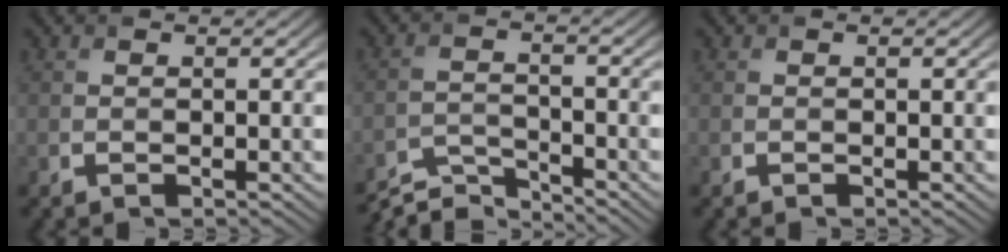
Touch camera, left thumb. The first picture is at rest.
{"total": 5.2, "force": [-5.0, 0.7, 1.2], "torque": [-0.029, -0.010, -0.095]}
{"total": 0.0}